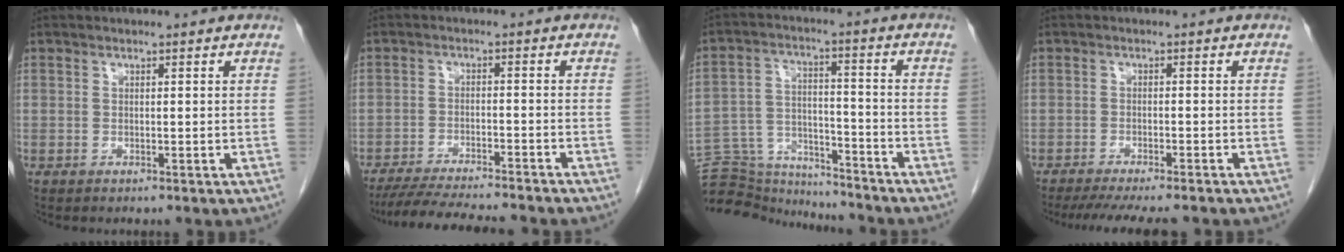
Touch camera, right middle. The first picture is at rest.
{"total": 13.5, "force": [-12.0, 0.7, 6.1], "torque": [-0.089, -0.020, -0.176]}
{"total": 14.7, "force": [-14.4, 2.2, 1.9], "torque": [-0.038, 0.036, -0.228]}
{"total": 11.1, "force": [-9.7, 1.4, 5.2], "torque": [-0.068, -0.014, -0.132]}